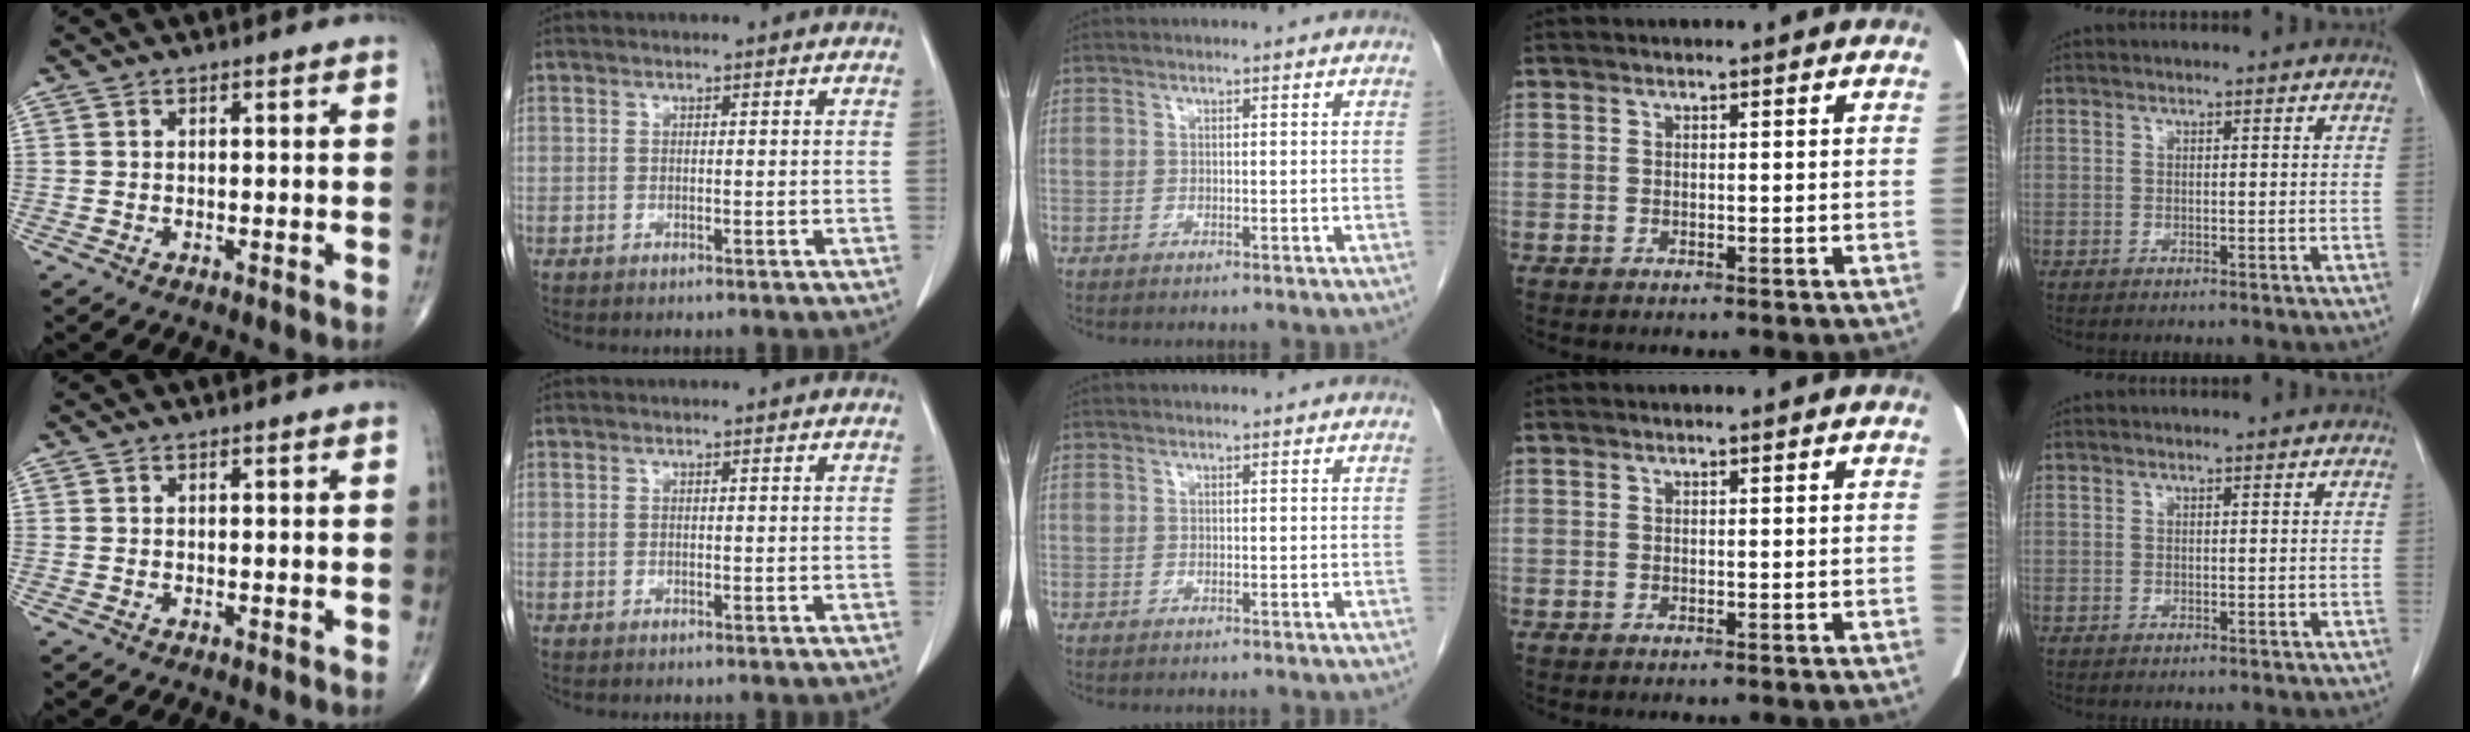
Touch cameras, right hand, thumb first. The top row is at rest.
{}